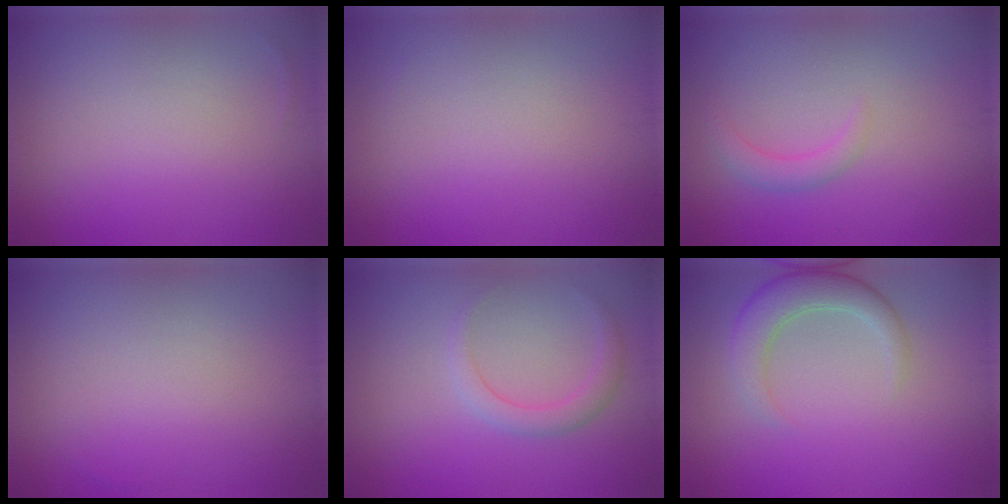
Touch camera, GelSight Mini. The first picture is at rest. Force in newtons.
{"total": 0.0}
{"total": 1.6, "press": 1.6, "slide": 0.2}
{"total": 0.0}
{"total": 2.0, "press": 2.0, "slide": 0.2}
{"total": 3.8, "press": 3.8, "slide": 0.2}